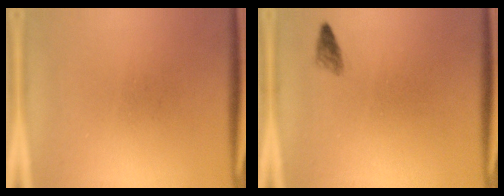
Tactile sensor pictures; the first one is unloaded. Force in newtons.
{"total": 1.1}